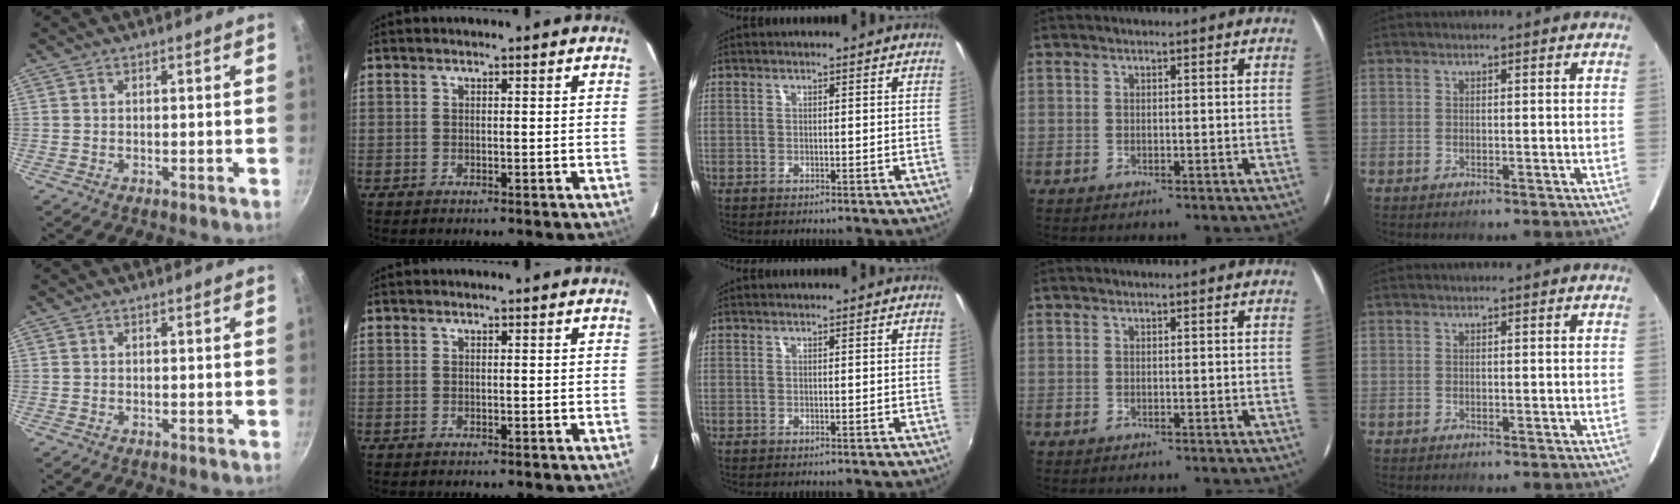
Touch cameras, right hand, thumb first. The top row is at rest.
{}